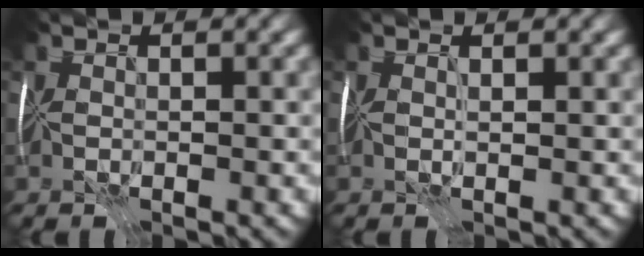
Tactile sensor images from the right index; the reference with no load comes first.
{"total": 0.0}